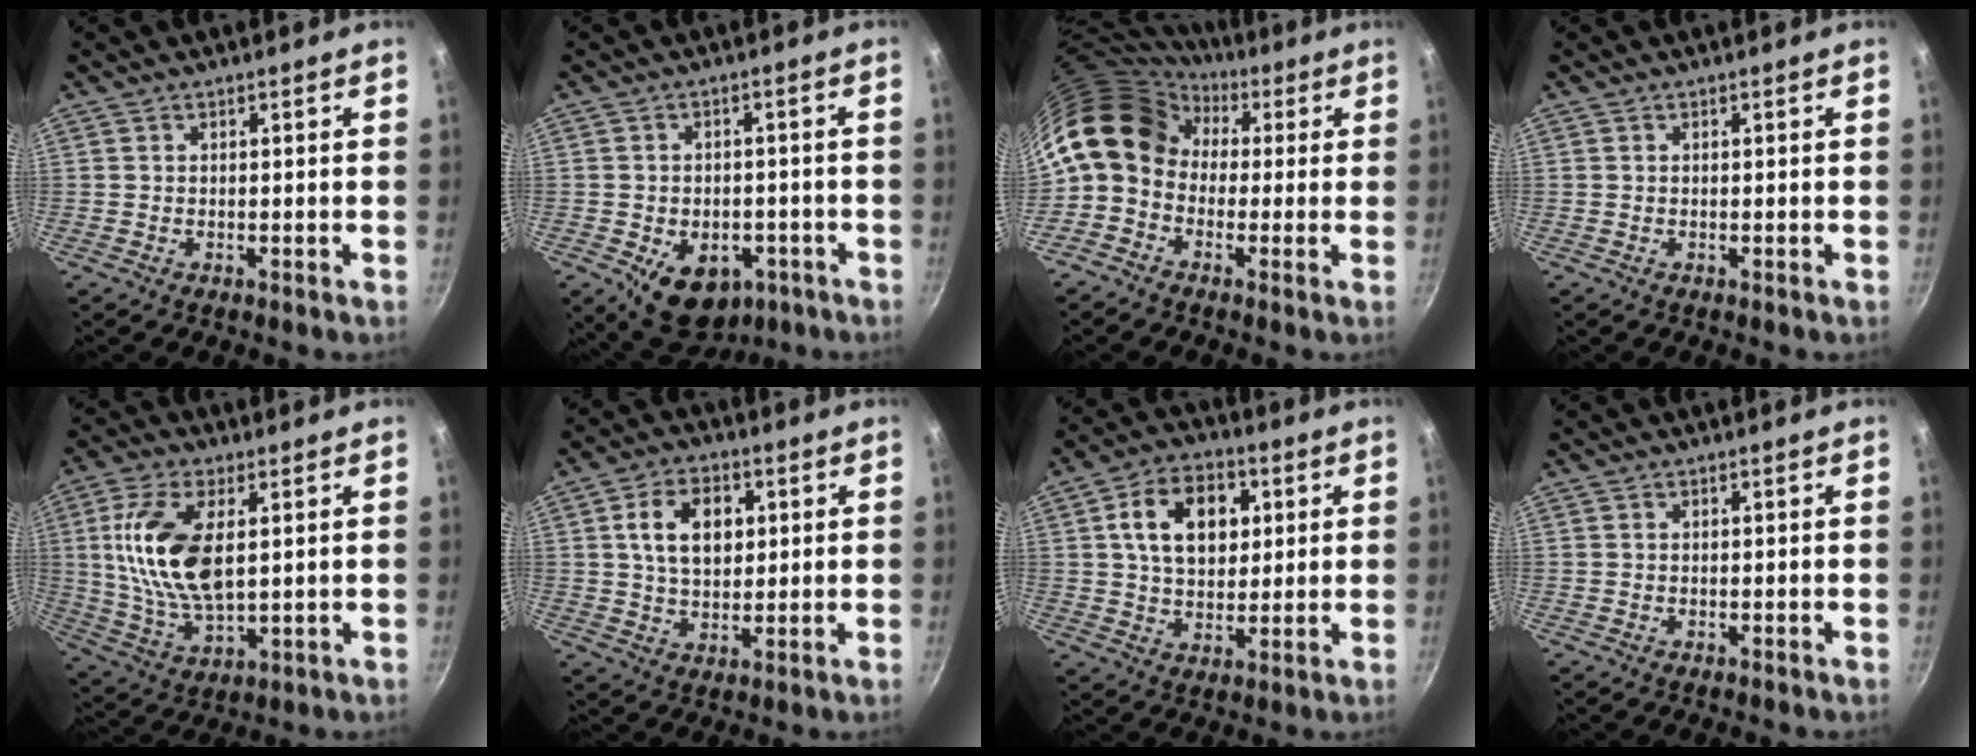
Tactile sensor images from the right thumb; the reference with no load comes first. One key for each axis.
{"total": 11.9, "fx": -4.9, "fy": 8.1, "fz": 7.2, "tx": -0.069, "ty": 0.008, "tz": -0.056}
{"total": 12.9, "fx": 1.8, "fy": 10.1, "fz": 7.7, "tx": -0.117, "ty": 0.030, "tz": 0.008}
{"total": 0.0}
{"total": 15.5, "fx": 3.0, "fy": 7.7, "fz": 13.2, "tx": -0.252, "ty": -0.009, "tz": 0.063}
{"total": 10.4, "fx": 2.4, "fy": 7.0, "fz": 7.3, "tx": -0.103, "ty": 0.001, "tz": 0.039}
{"total": 13.5, "fx": 3.5, "fy": 9.2, "fz": 9.3, "tx": -0.121, "ty": 0.002, "tz": 0.050}
{"total": 0.0}